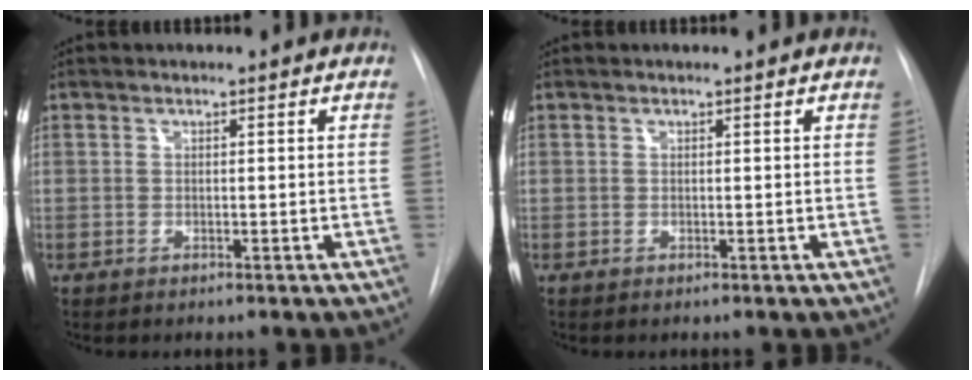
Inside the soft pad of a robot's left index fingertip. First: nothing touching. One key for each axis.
{"total": 0.0}